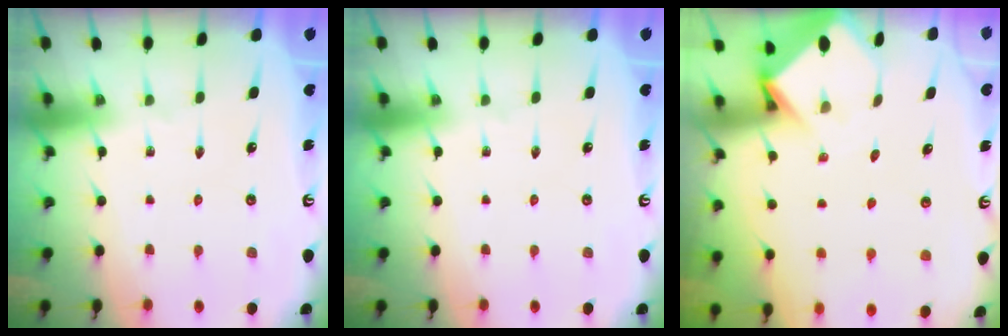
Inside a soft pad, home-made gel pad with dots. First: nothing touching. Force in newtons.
{"total": 0.0}
{"total": 3.4, "press": 3.3, "slide": 0.3}